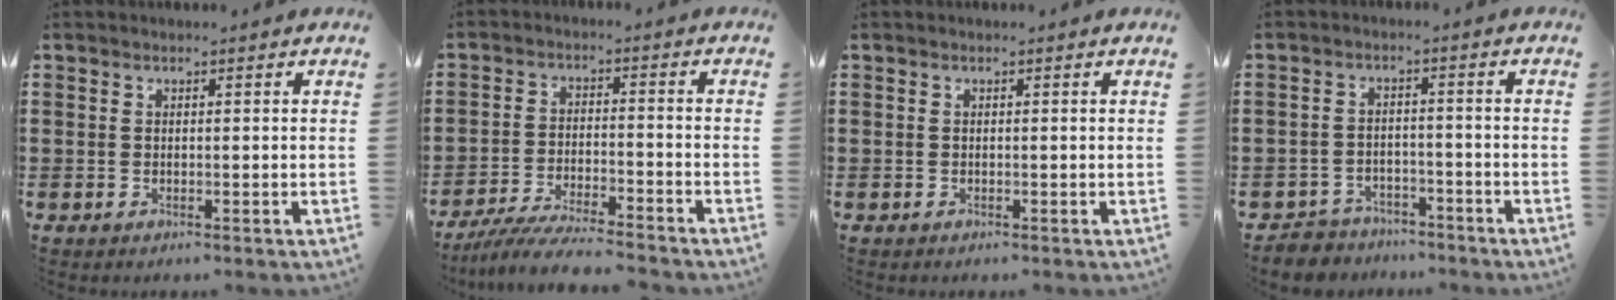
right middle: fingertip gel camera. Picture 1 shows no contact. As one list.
[{"total": 6.4, "force": [-6.1, 0.1, 2.1], "torque": [-0.049, -0.008, -0.118]}, {"total": 0.0}, {"total": 3.9, "force": [-3.8, 0.9, -0.3], "torque": [-0.011, -0.002, -0.083]}]